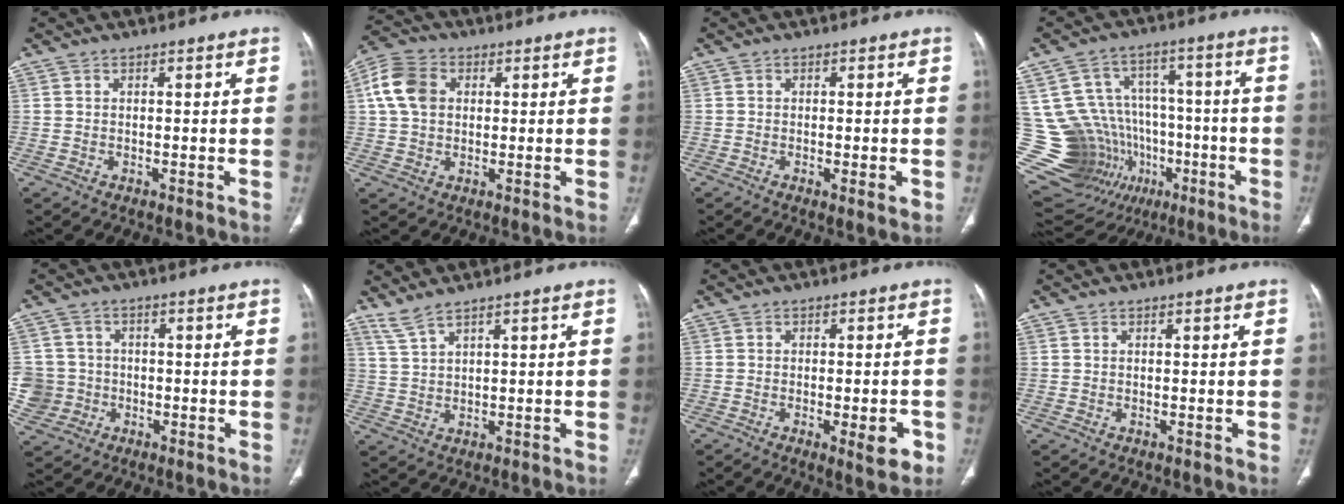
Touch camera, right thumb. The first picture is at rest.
{"total": 8.4, "force": [1.7, 6.3, 5.3], "torque": [-0.103, 0.014, 0.027]}
{"total": 2.6, "force": [-0.8, 0.6, 2.4], "torque": [-0.032, -0.005, -0.011]}
{"total": 25.0, "force": [-7.8, 20.0, 12.8], "torque": [-0.223, 0.075, -0.105]}
{"total": 0.0}
{"total": 3.3, "force": [2.8, 0.1, 1.6], "torque": [-0.041, -0.010, 0.068]}
{"total": 5.9, "force": [-2.3, 1.9, 5.2], "torque": [-0.056, 0.002, -0.025]}
{"total": 0.0}